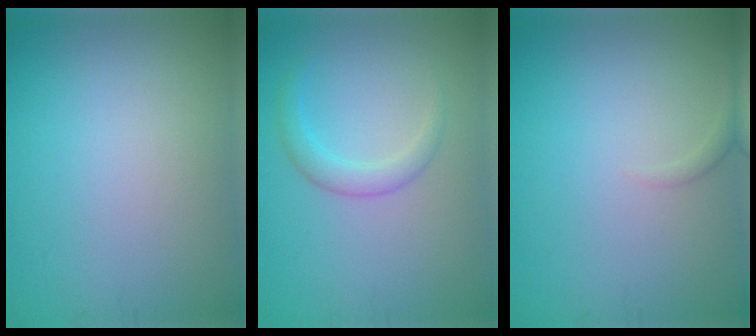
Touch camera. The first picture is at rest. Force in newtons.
{"total": 1.5, "press": 1.5, "slide": 0.1}
{"total": 0.8, "press": 0.8, "slide": 0.1}